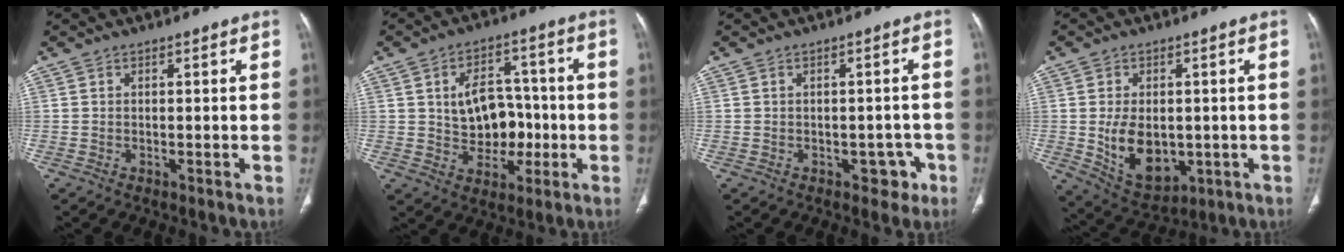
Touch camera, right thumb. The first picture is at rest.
{"total": 10.8, "force": [-0.7, 8.2, 7.1], "torque": [-0.063, 0.026, -0.002]}
{"total": 3.8, "force": [-1.7, 2.8, 2.0], "torque": [0.002, 0.015, -0.018]}
{"total": 11.1, "force": [-1.1, 7.3, 8.3], "torque": [-0.117, -0.008, 0.006]}